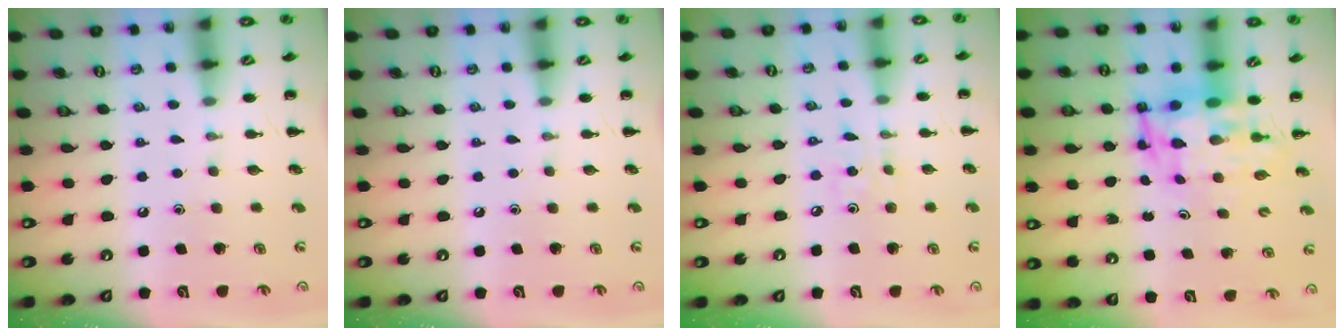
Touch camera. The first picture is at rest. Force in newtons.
{"total": 0.0}
{"total": 3.0, "press": 2.8, "slide": 1.1}
{"total": 6.2, "press": 5.9, "slide": 2.0}